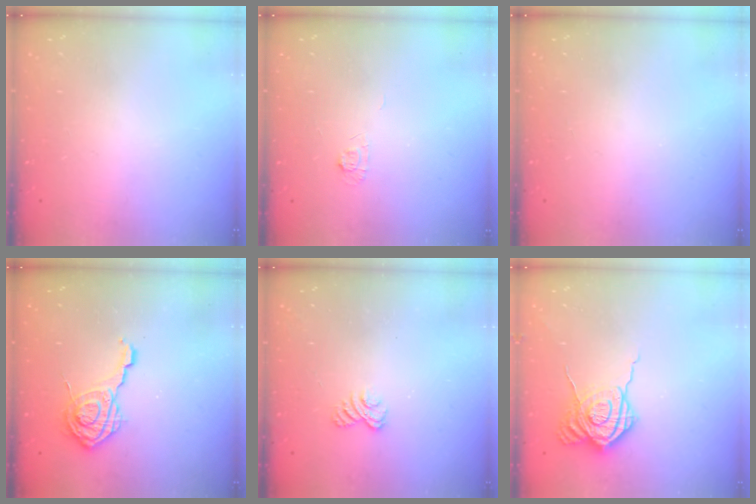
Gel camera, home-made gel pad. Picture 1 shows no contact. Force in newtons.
{"total": 4.0, "press": 4.0, "slide": 0.4}
{"total": 0.0}
{"total": 12.0, "press": 12.0, "slide": 0.4}
{"total": 2.9, "press": 2.6, "slide": 1.3}
{"total": 19.3, "press": 19.3, "slide": 0.5}